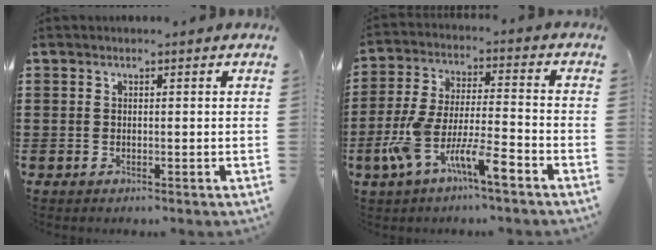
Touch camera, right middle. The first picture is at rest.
{"total": 10.6, "force": [-6.5, 2.1, 8.1], "torque": [-0.184, -0.006, -0.130]}